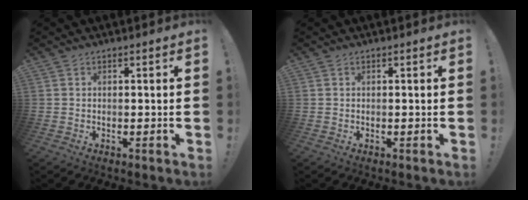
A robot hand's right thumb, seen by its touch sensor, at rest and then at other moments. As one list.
[{"total": 0.0}]